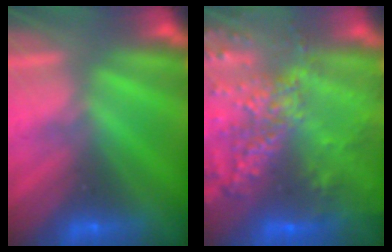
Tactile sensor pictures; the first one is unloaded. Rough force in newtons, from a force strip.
{"total": 5.8}